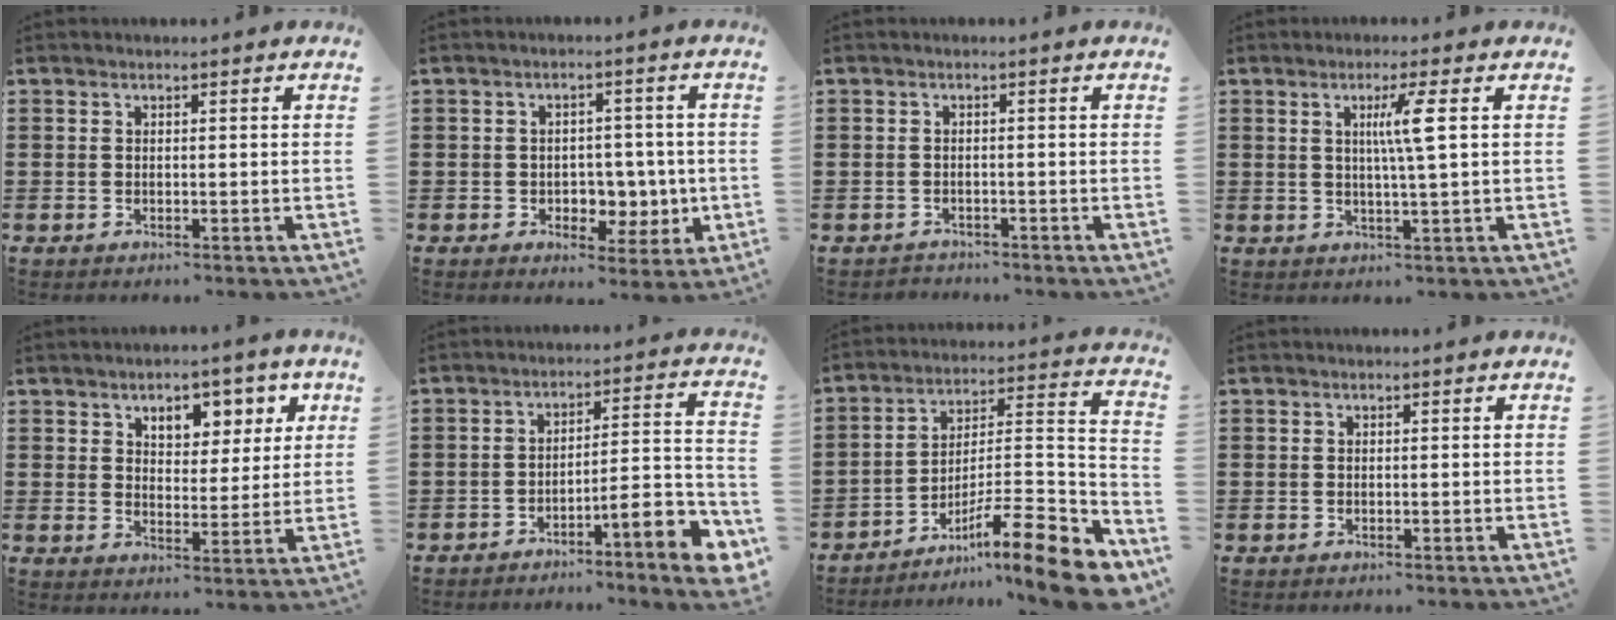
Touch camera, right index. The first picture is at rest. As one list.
[{"total": 4.7, "force": [-0.1, 4.1, 2.4], "torque": [-0.035, 0.003, -0.009]}, {"total": 1.0, "force": [-0.9, 0.5, -0.2], "torque": [0.000, 0.006, -0.021]}, {"total": 5.0, "force": [1.2, -0.5, 4.8], "torque": [-0.094, -0.003, 0.014]}, {"total": 5.4, "force": [3.3, 3.5, 2.3], "torque": [-0.042, -0.007, 0.052]}, {"total": 7.5, "force": [-4.7, 1.0, 5.8], "torque": [-0.085, -0.010, -0.089]}, {"total": 13.7, "force": [-9.1, 2.2, 9.9], "torque": [-0.129, 0.023, -0.164]}, {"total": 0.0}]